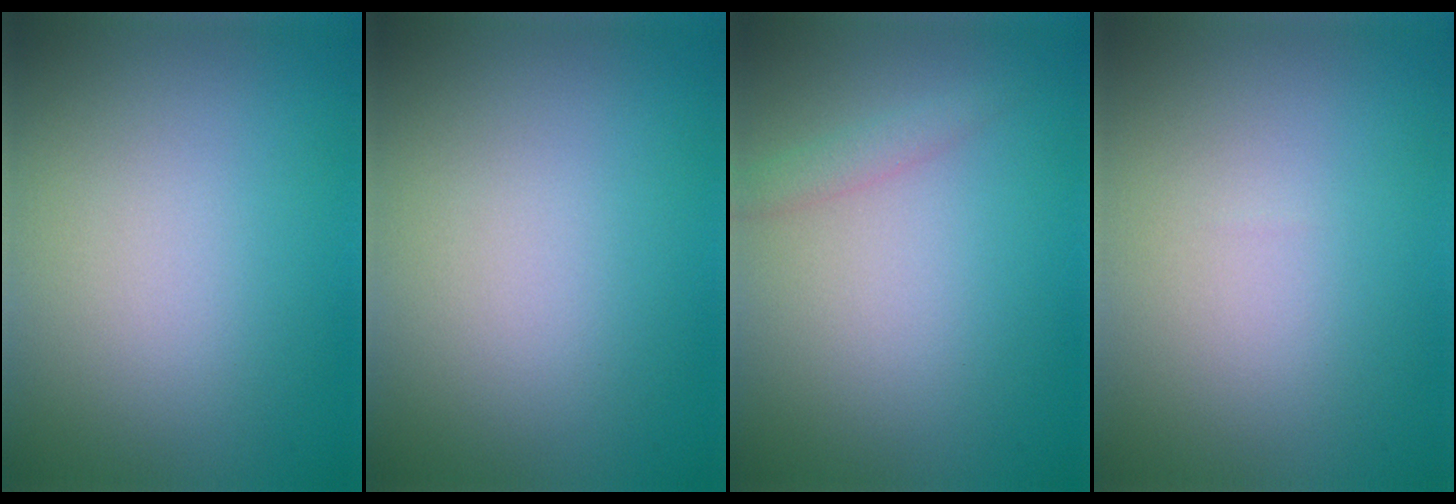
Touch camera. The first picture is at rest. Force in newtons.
{"total": 0.0}
{"total": 1.2, "press": 1.2, "slide": 0.2}
{"total": 0.0}